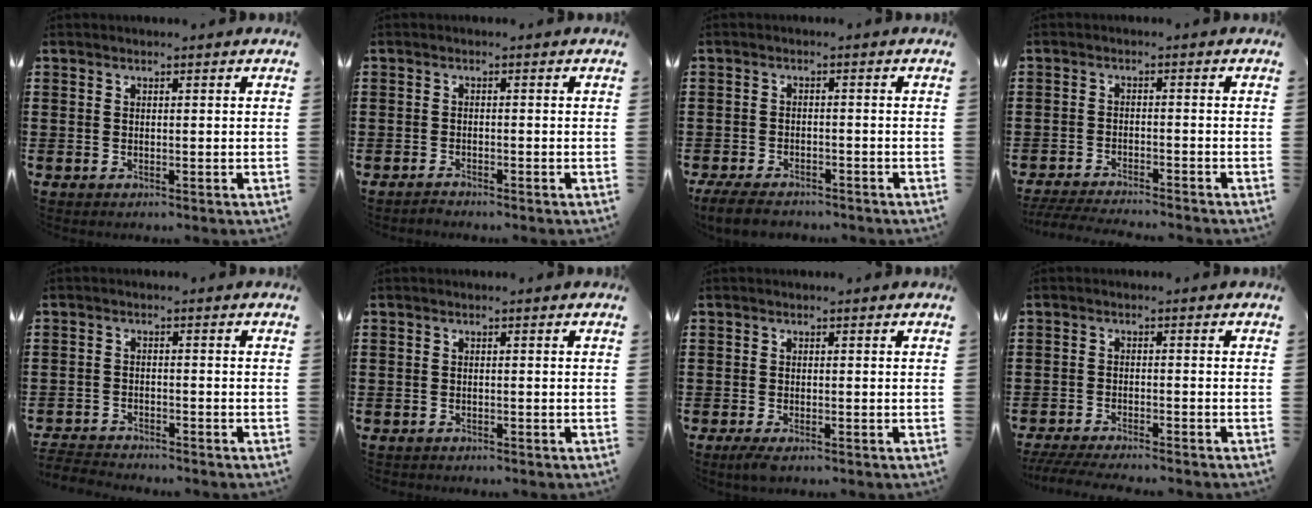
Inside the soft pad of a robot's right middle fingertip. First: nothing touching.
{"total": 1.0, "force": [-1.0, 0.0, 0.1], "torque": [-0.006, -0.001, -0.020]}
{"total": 3.7, "force": [-3.4, 0.8, 1.2], "torque": [-0.034, -0.003, -0.071]}
{"total": 3.6, "force": [-3.4, 0.0, 0.9], "torque": [-0.020, -0.003, -0.073]}
{"total": 2.7, "force": [-2.7, 0.2, 0.0], "torque": [-0.005, -0.002, -0.059]}
{"total": 0.5, "force": [-0.5, 0.1, 0.0], "torque": [-0.001, 0.000, -0.012]}
{"total": 1.2, "force": [-0.8, 0.2, 0.9], "torque": [-0.023, -0.008, -0.015]}
{"total": 3.2, "force": [-3.1, -0.1, 1.0], "torque": [-0.022, -0.005, -0.065]}